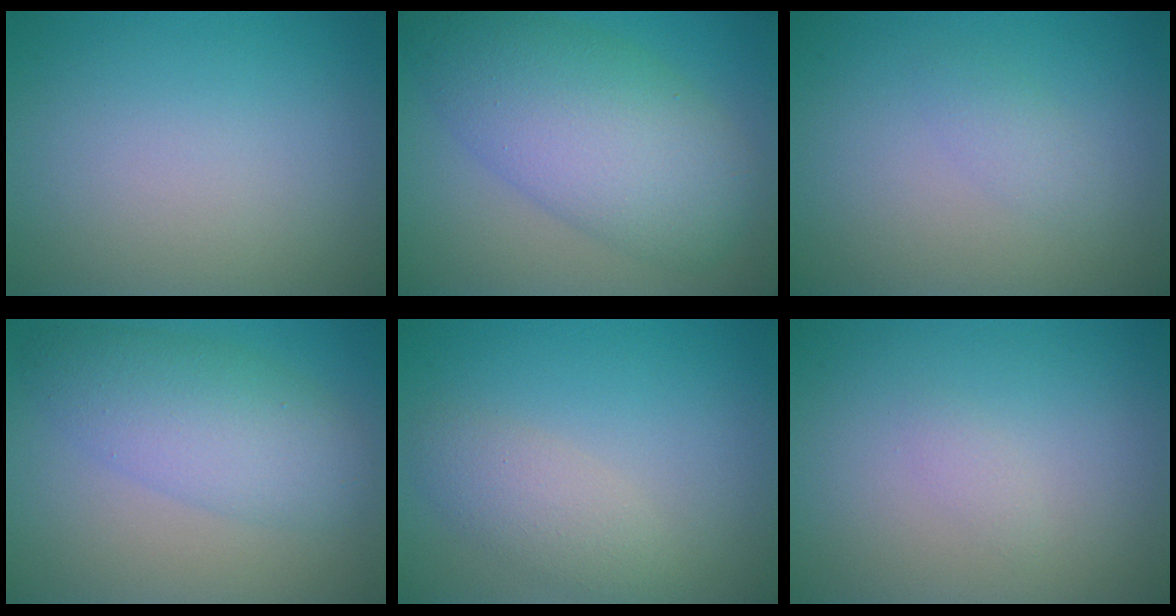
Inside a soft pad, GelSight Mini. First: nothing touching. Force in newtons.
{"total": 8.9, "press": 8.9, "slide": 0.0}
{"total": 1.3, "press": 1.3, "slide": 0.0}
{"total": 5.3, "press": 5.3, "slide": 0.1}
{"total": 2.8, "press": 2.8, "slide": 0.2}
{"total": 0.6, "press": 0.6, "slide": 0.1}